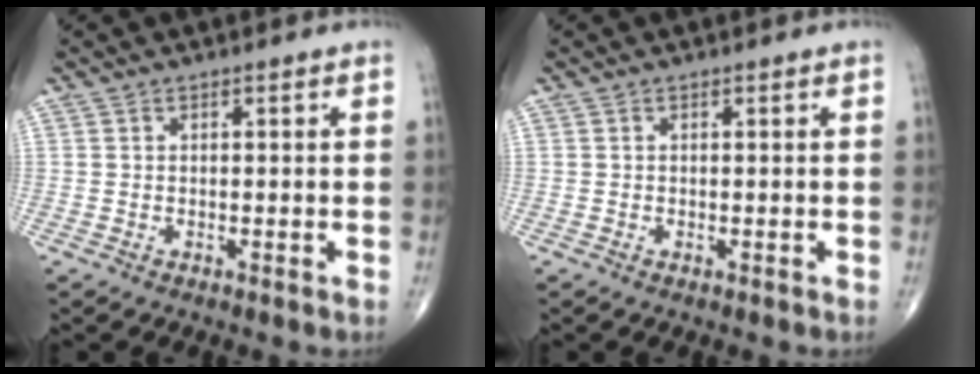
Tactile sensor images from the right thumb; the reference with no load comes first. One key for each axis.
{"total": 0.0}